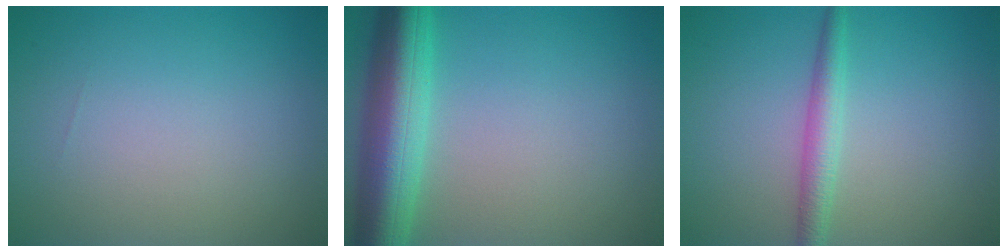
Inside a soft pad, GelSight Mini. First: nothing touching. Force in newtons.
{"total": 8.0, "press": 7.9, "slide": 0.3}
{"total": 2.4, "press": 2.4, "slide": 0.0}